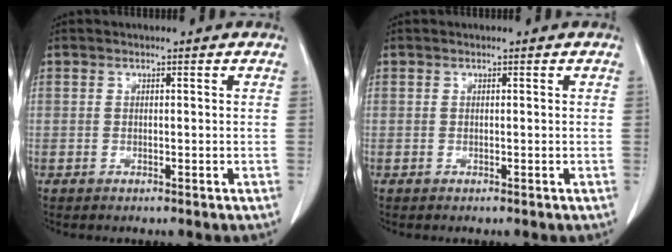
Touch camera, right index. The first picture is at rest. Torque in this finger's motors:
{"motor_torque": [0.00, 0.00, 0.00, 0.00]}